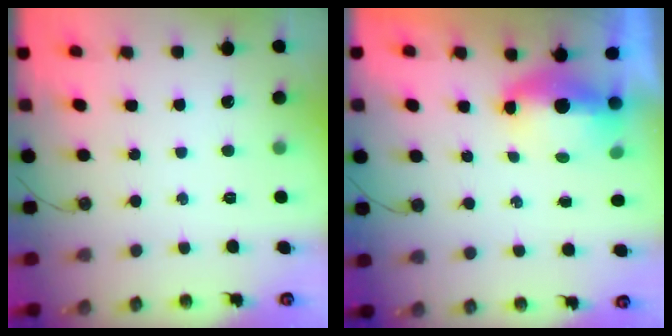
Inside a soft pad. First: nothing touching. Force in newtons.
{"total": 6.6, "press": 6.5, "slide": 0.8}